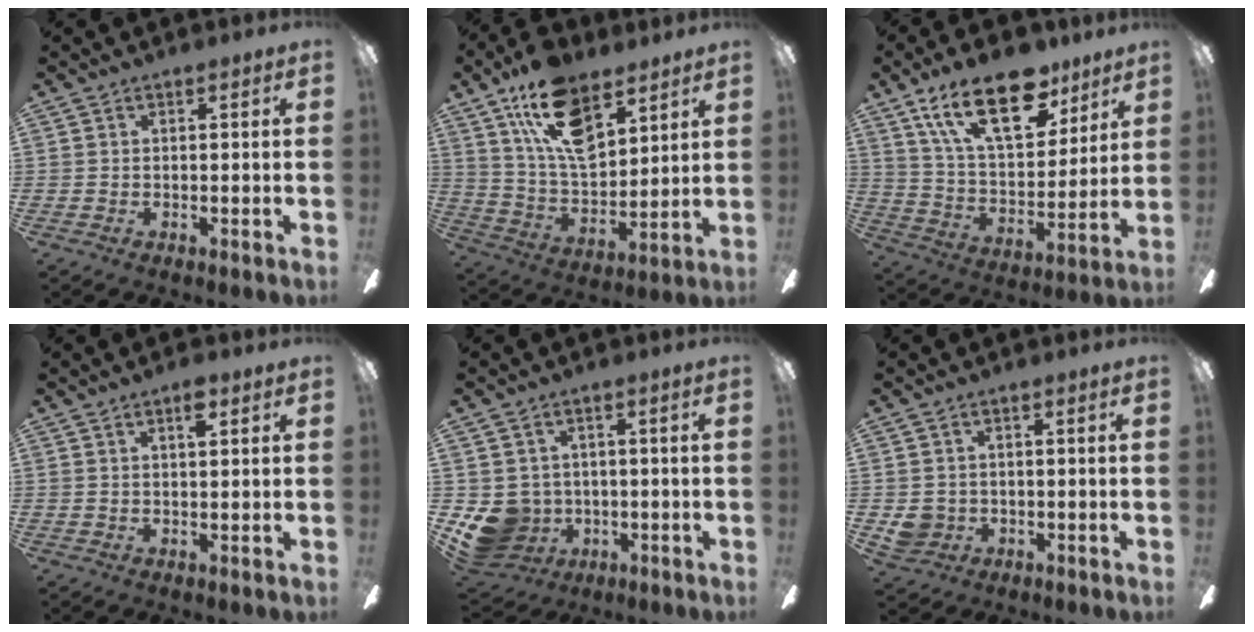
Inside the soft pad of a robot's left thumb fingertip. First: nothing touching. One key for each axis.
{"total": 17.9, "fx": 10.7, "fy": 9.3, "fz": 10.9, "tx": -0.201, "ty": -0.038, "tz": 0.197}
{"total": 23.1, "fx": 13.9, "fy": 11.2, "fz": 14.6, "tx": -0.247, "ty": -0.063, "tz": 0.242}
{"total": 3.2, "fx": 2.0, "fy": 1.0, "fz": 2.3, "tx": -0.034, "ty": -0.001, "tz": 0.031}
{"total": 8.6, "fx": -1.9, "fy": 8.0, "fz": 2.5, "tx": -0.101, "ty": 0.009, "tz": -0.030}
{"total": 3.9, "fx": -0.2, "fy": 3.7, "fz": 1.1, "tx": -0.023, "ty": 0.005, "tz": -0.003}